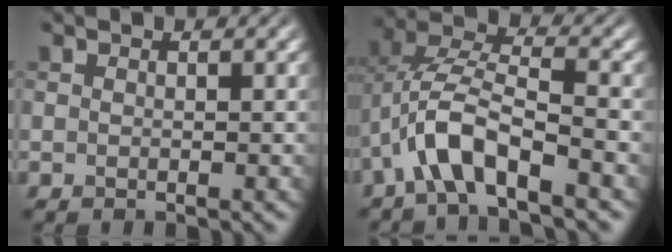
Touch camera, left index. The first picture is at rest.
{"total": 6.2, "force": [-3.3, 1.9, 4.9], "torque": [-0.098, 0.009, -0.068]}